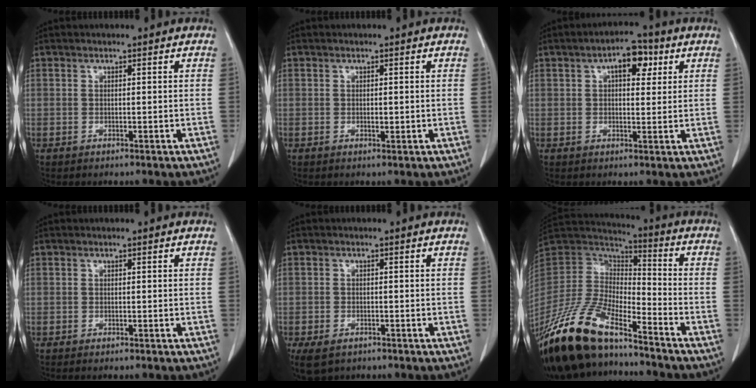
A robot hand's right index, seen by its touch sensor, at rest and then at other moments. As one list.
[{"total": 0.8, "force": [0.0, 0.3, 0.7], "torque": [-0.013, -0.001, 0.000]}, {"total": 5.7, "force": [2.3, 2.6, 4.6], "torque": [-0.069, 0.017, 0.029]}, {"total": 0.6, "force": [-0.5, 0.0, 0.3], "torque": [-0.011, -0.002, -0.008]}, {"total": 4.9, "force": [-3.1, 2.8, 2.5], "torque": [-0.044, -0.008, -0.045]}, {"total": 20.1, "force": [-15.2, 5.8, 11.8], "torque": [-0.259, -0.018, -0.289]}]